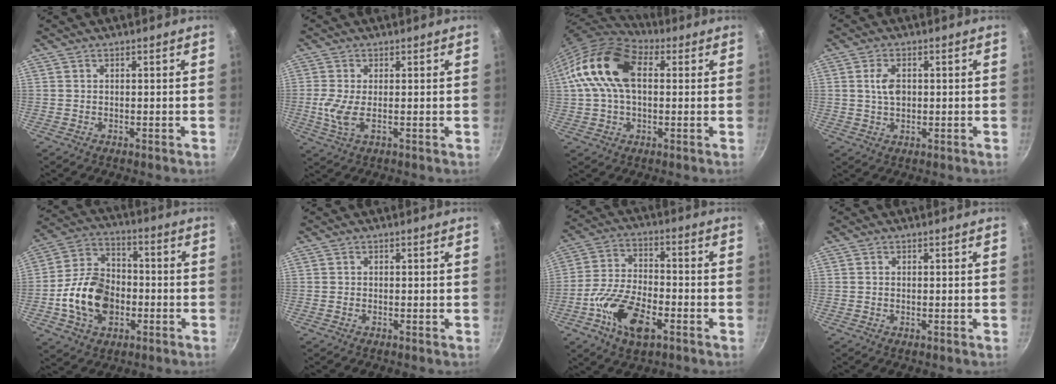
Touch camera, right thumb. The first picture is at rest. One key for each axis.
{"total": 4.5, "fx": -0.2, "fy": 1.5, "fz": 4.3, "tx": -0.099, "ty": -0.005, "tz": -0.004}
{"total": 16.0, "fx": 2.8, "fy": 10.1, "fz": 12.1, "tx": -0.217, "ty": 0.023, "tz": 0.031}
{"total": 4.2, "fx": 0.5, "fy": 2.6, "fz": 3.2, "tx": -0.052, "ty": 0.003, "tz": 0.008}
{"total": 15.4, "fx": -3.4, "fy": 11.1, "fz": 10.2, "tx": -0.160, "ty": 0.032, "tz": -0.068}
{"total": 0.0}
{"total": 13.5, "fx": -5.5, "fy": 6.6, "fz": 10.3, "tx": -0.191, "ty": 0.029, "tz": -0.110}
{"total": 0.0}